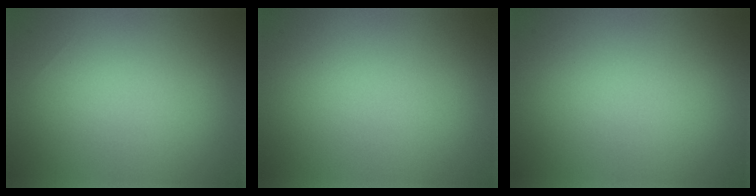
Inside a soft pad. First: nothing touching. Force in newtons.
{"total": 0.0}
{"total": 0.0}